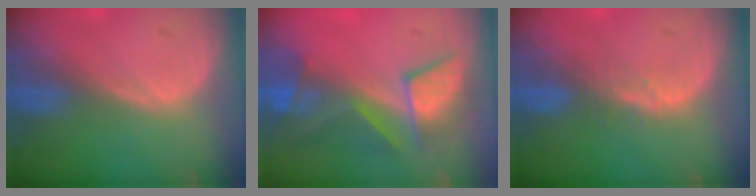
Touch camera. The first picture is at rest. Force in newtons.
{"total": 8.8, "press": 8.2, "slide": 3.2}
{"total": 2.5, "press": 2.4, "slide": 0.2}